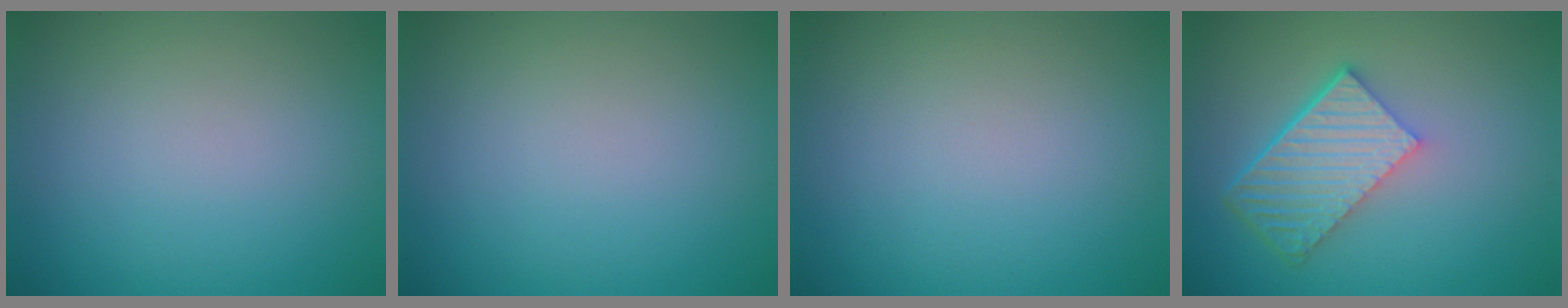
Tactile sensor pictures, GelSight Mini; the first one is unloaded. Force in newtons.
{"total": 0.0}
{"total": 0.0}
{"total": 6.2, "press": 4.4, "slide": 4.3}